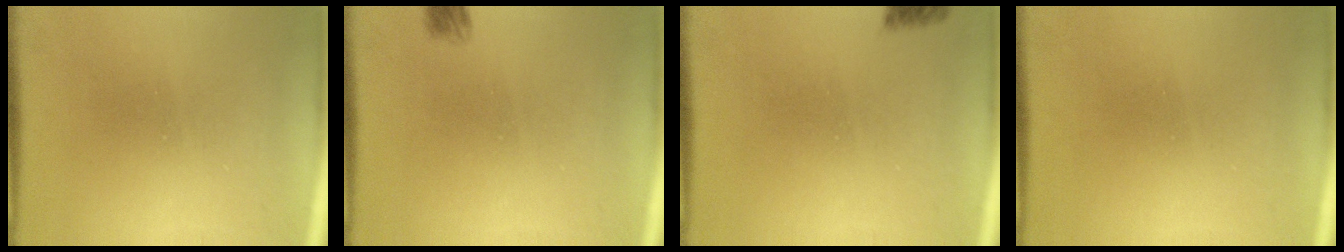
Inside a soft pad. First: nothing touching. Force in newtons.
{"total": 1.6}
{"total": 2.7}
{"total": 0.5}